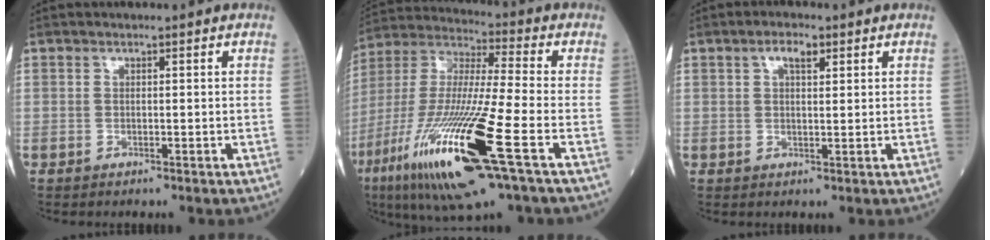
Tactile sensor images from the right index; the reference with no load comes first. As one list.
[{"total": 23.4, "force": [-9.9, 1.8, 21.1], "torque": [-0.446, -0.052, -0.183]}, {"total": 3.0, "force": [1.5, 1.1, 2.3], "torque": [-0.047, 0.005, 0.026]}]